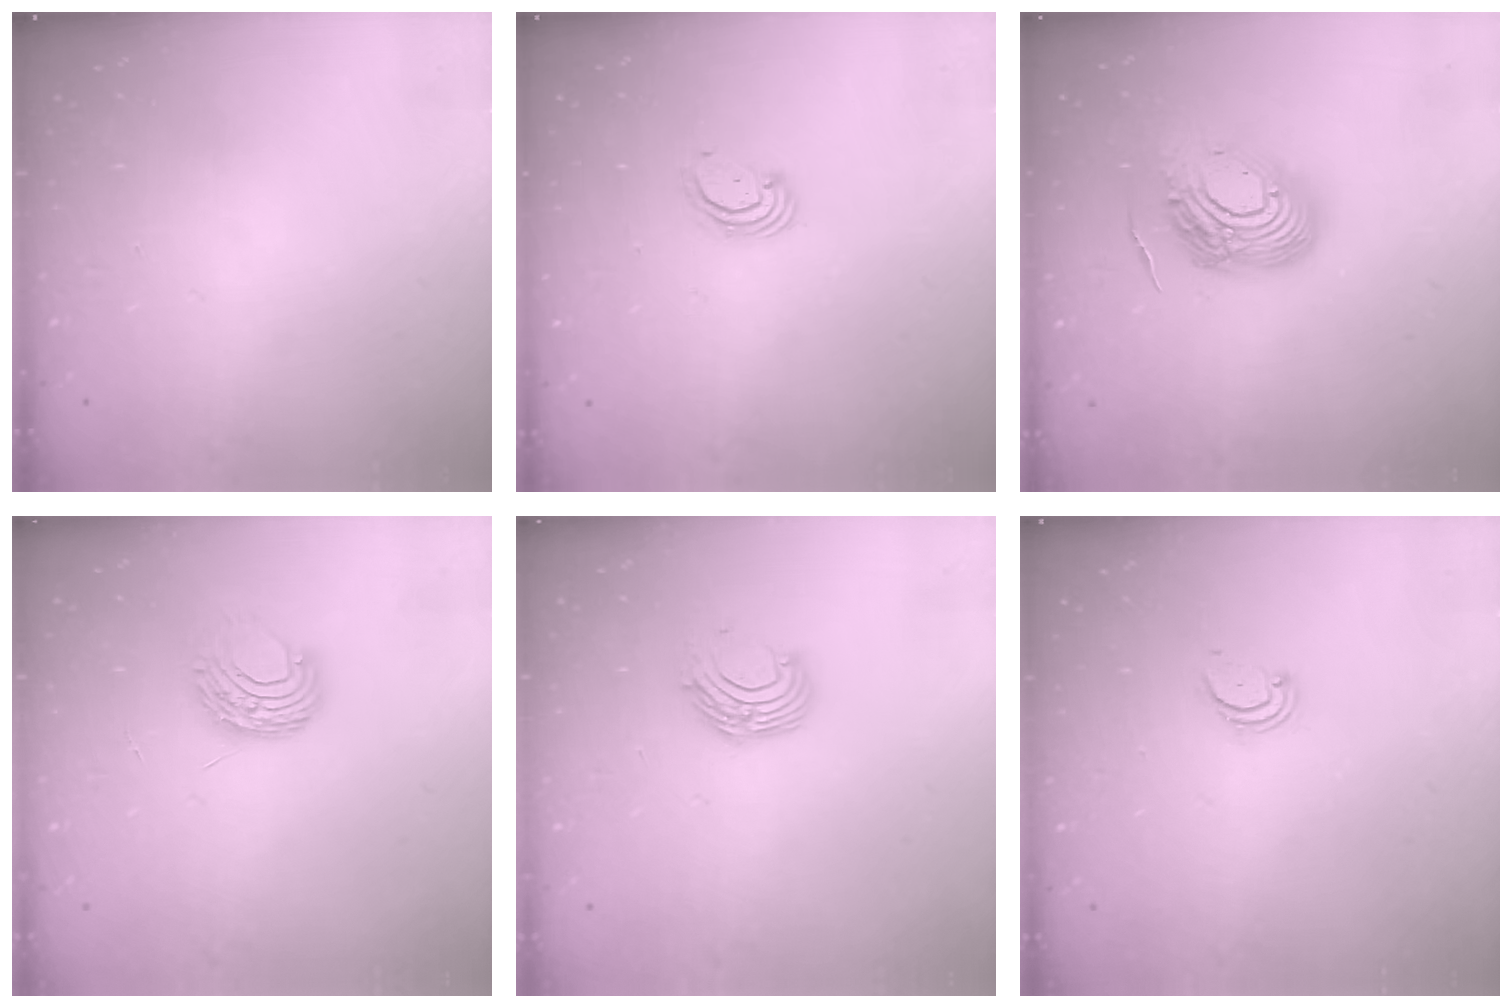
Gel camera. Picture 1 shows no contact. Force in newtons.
{"total": 2.5, "press": 2.5, "slide": 0.3}
{"total": 15.0, "press": 14.9, "slide": 1.5}
{"total": 8.1, "press": 8.1, "slide": 0.5}
{"total": 8.8, "press": 8.8, "slide": 0.9}
{"total": 2.6, "press": 2.5, "slide": 0.5}